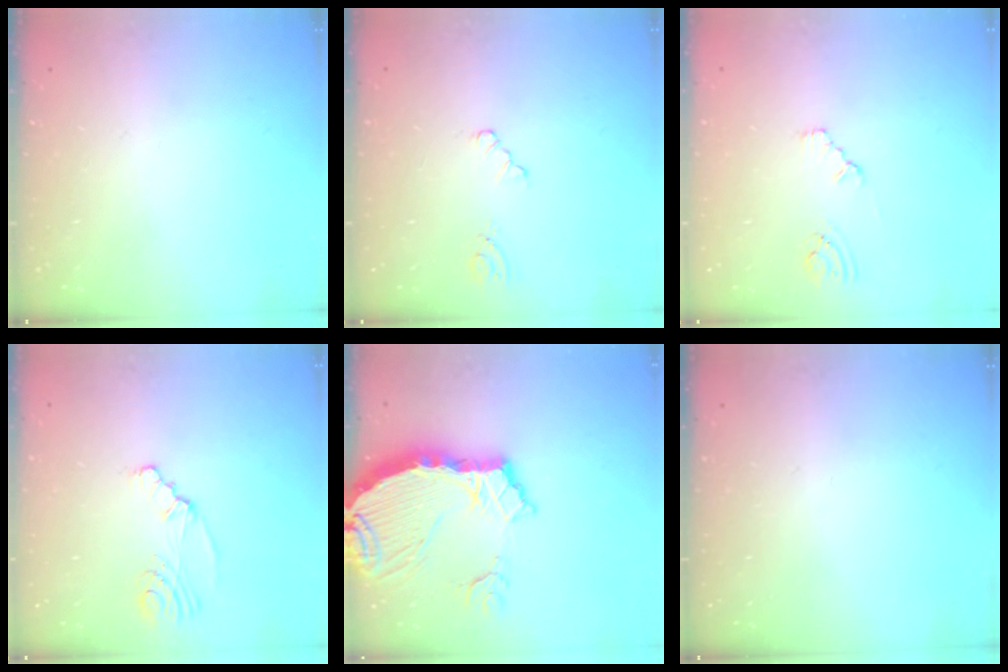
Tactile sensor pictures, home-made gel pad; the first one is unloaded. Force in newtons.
{"total": 3.3, "press": 3.2, "slide": 0.5}
{"total": 2.1, "press": 2.1, "slide": 0.4}
{"total": 3.1, "press": 2.8, "slide": 1.3}
{"total": 11.6, "press": 11.5, "slide": 1.5}
{"total": 0.0}